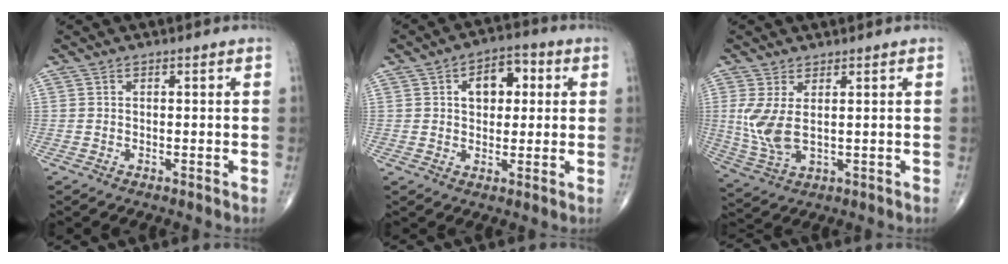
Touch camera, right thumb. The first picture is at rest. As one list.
[{"total": 8.0, "force": [1.9, 5.2, 5.8], "torque": [-0.055, 0.012, 0.023]}, {"total": 7.4, "force": [1.1, 3.3, 6.5], "torque": [-0.157, -0.013, 0.035]}]